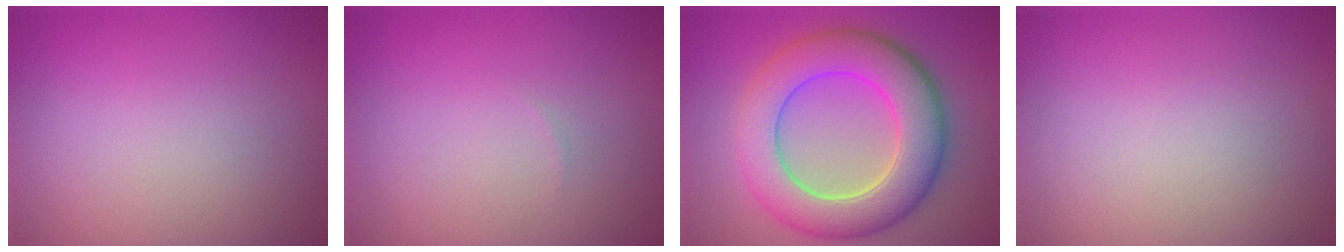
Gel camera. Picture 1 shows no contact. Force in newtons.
{"total": 0.0}
{"total": 9.0, "press": 9.0, "slide": 0.3}
{"total": 0.0}